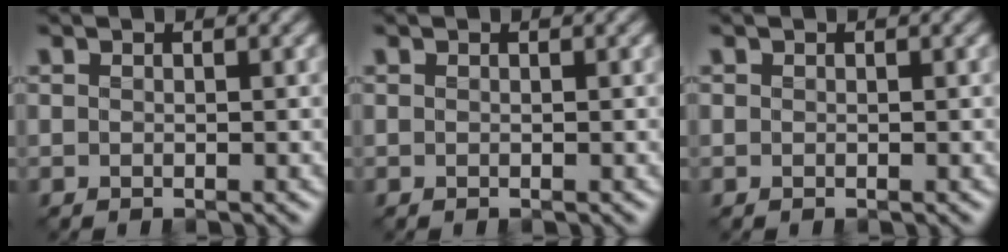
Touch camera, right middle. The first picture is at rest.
{"total": 0.0}
{"total": 0.0}